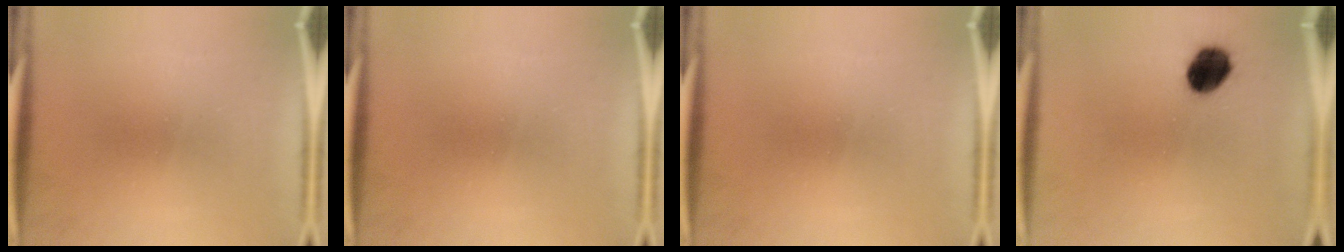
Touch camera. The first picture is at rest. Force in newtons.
{"total": 0.0}
{"total": 0.0}
{"total": 8.5}